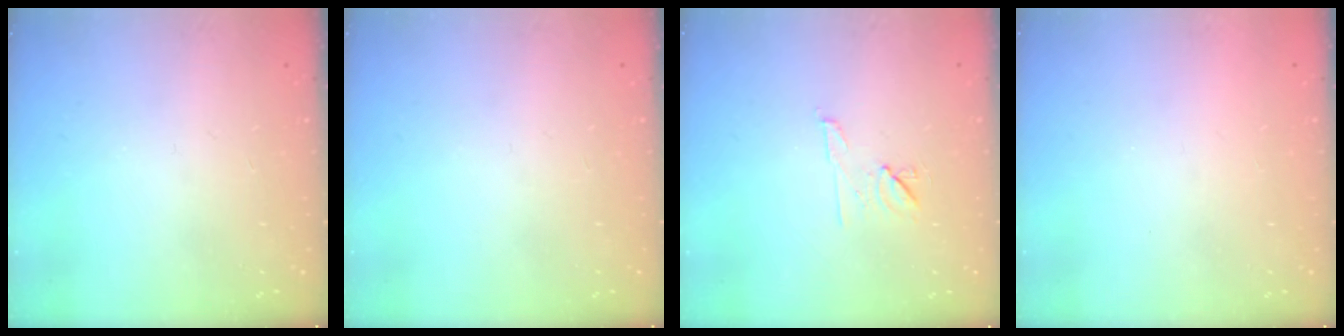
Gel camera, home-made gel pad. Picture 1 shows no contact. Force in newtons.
{"total": 0.0}
{"total": 7.0, "press": 6.9, "slide": 0.9}
{"total": 1.5, "press": 1.5, "slide": 0.1}